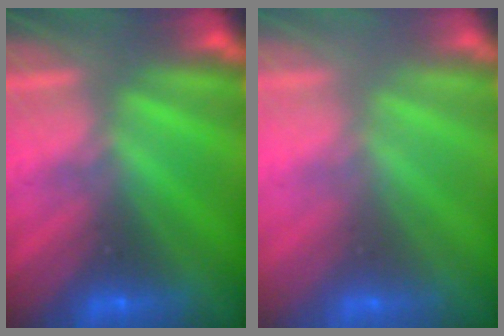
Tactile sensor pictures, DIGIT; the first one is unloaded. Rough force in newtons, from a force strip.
{"total": 2.7}